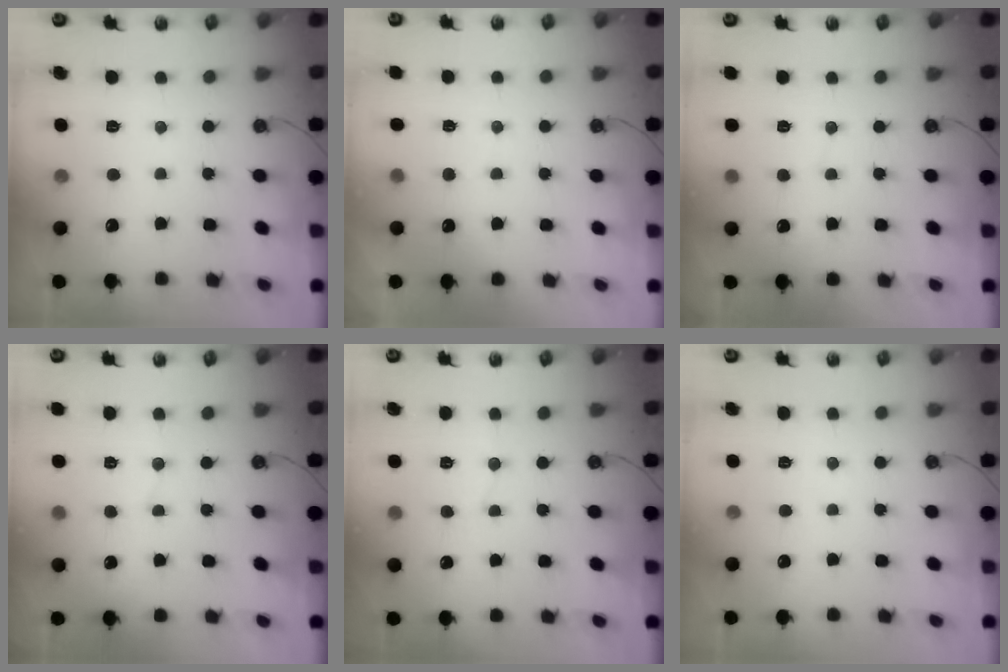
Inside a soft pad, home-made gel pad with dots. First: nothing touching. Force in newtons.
{"total": 2.8, "press": 2.7, "slide": 0.3}
{"total": 1.7, "press": 1.7, "slide": 0.1}
{"total": 3.8, "press": 3.5, "slide": 1.4}
{"total": 3.6, "press": 3.6, "slide": 0.2}
{"total": 0.0}